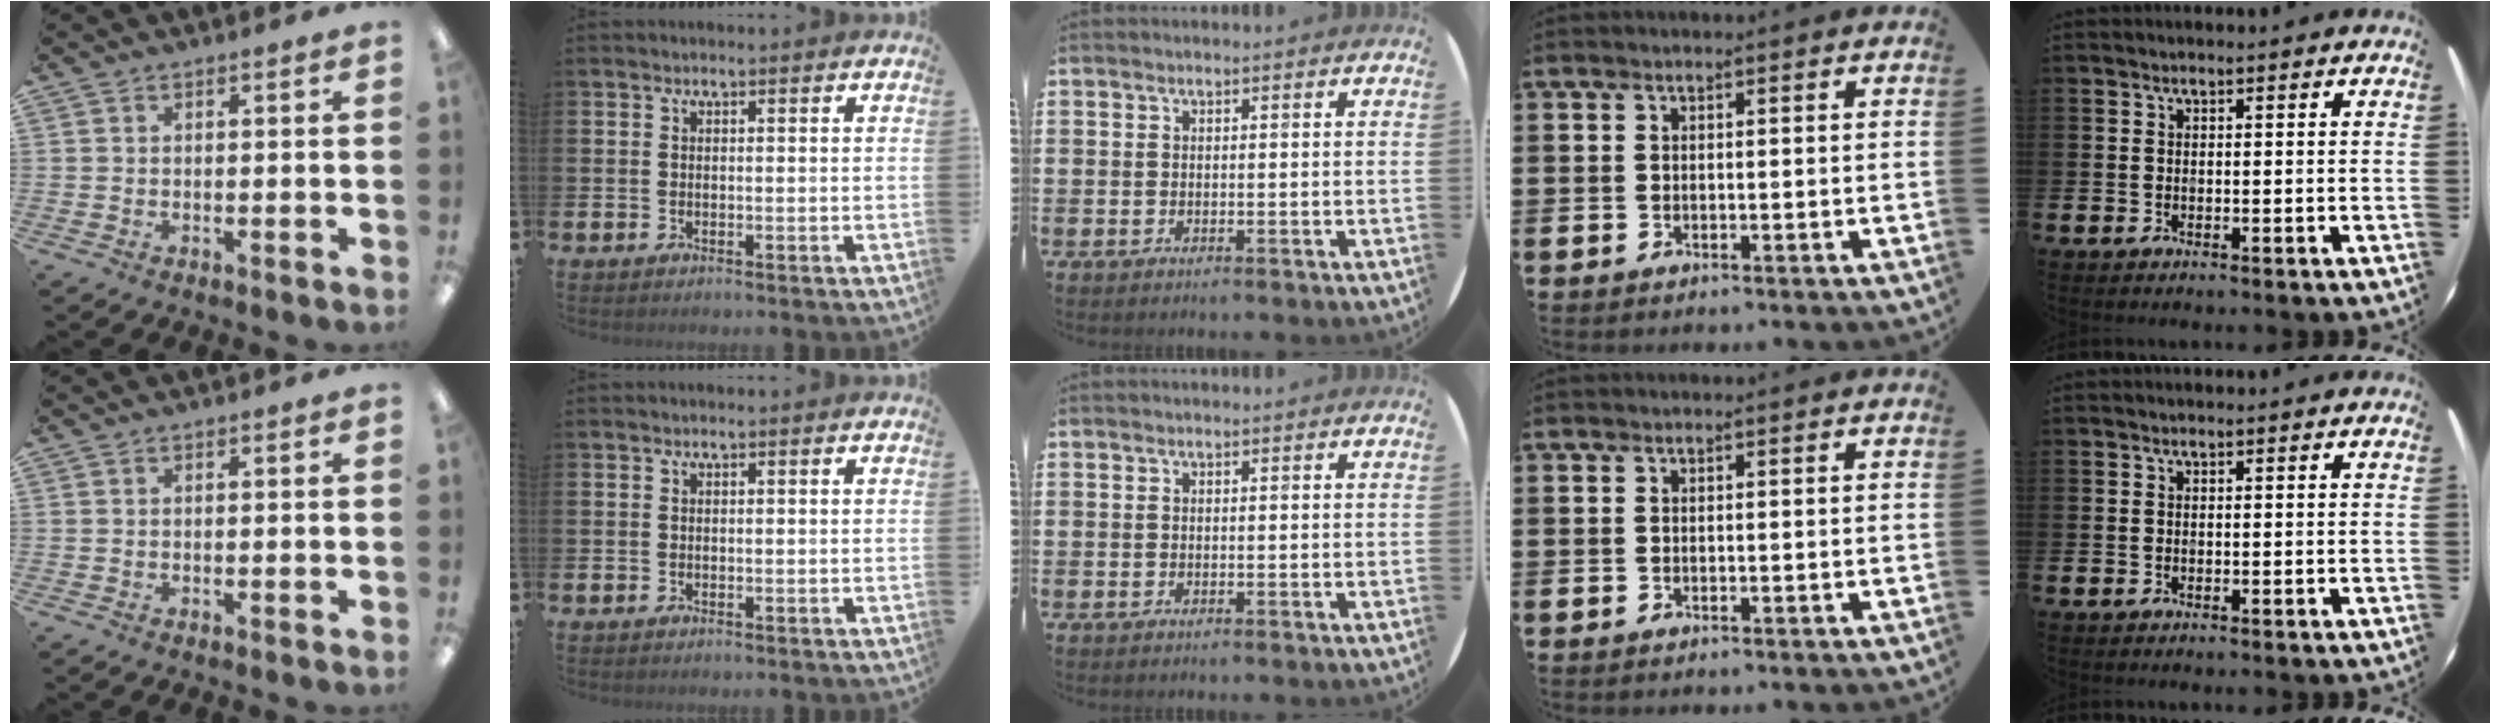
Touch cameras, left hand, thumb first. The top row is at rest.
{}